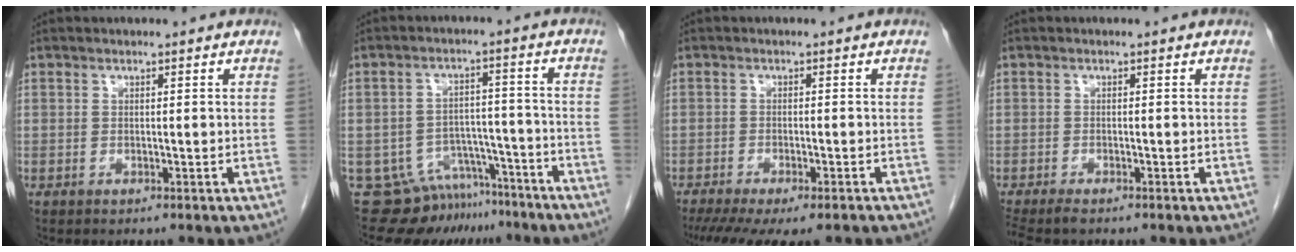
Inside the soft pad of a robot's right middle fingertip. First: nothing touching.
{"total": 9.8, "force": [-8.3, 5.2, 0.8], "torque": [-0.006, 0.038, -0.119]}
{"total": 12.3, "force": [-10.0, 2.7, 6.7], "torque": [-0.117, -0.022, -0.141]}
{"total": 3.6, "force": [-3.0, 0.6, 1.8], "torque": [-0.032, -0.010, -0.048]}